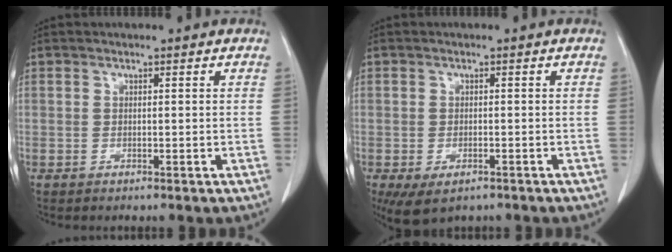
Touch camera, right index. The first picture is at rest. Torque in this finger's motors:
{"motor_torque": [1.11, -1.02, 0.36, 0.12]}